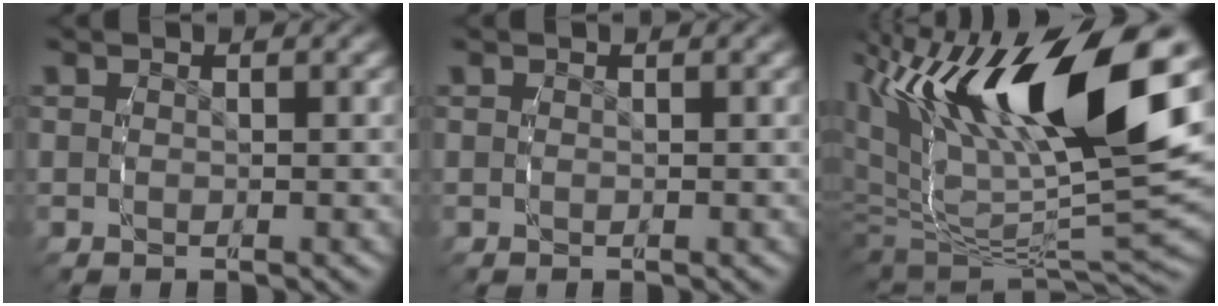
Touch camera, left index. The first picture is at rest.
{"total": 0.0}
{"total": 16.2, "force": [1.7, 8.9, 13.5], "torque": [-0.251, -0.018, 0.040]}